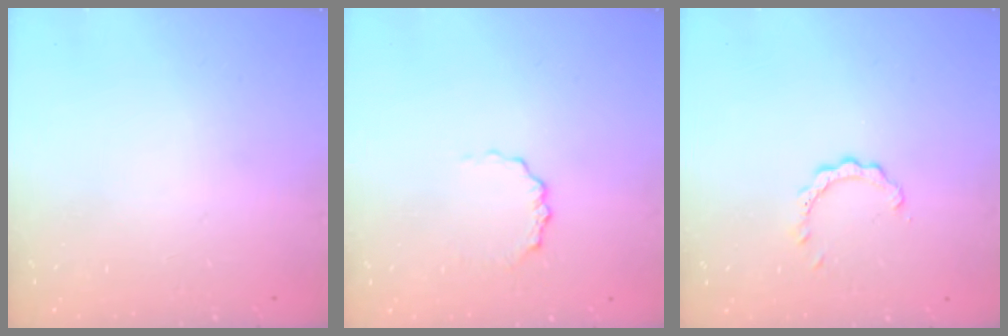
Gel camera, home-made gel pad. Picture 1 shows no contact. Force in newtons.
{"total": 2.4, "press": 2.4, "slide": 0.3}
{"total": 2.0, "press": 2.0, "slide": 0.2}